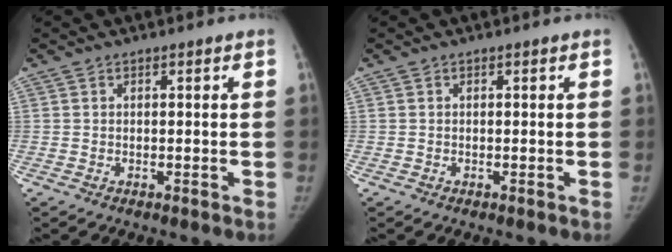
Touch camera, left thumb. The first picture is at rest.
{"total": 0.0}